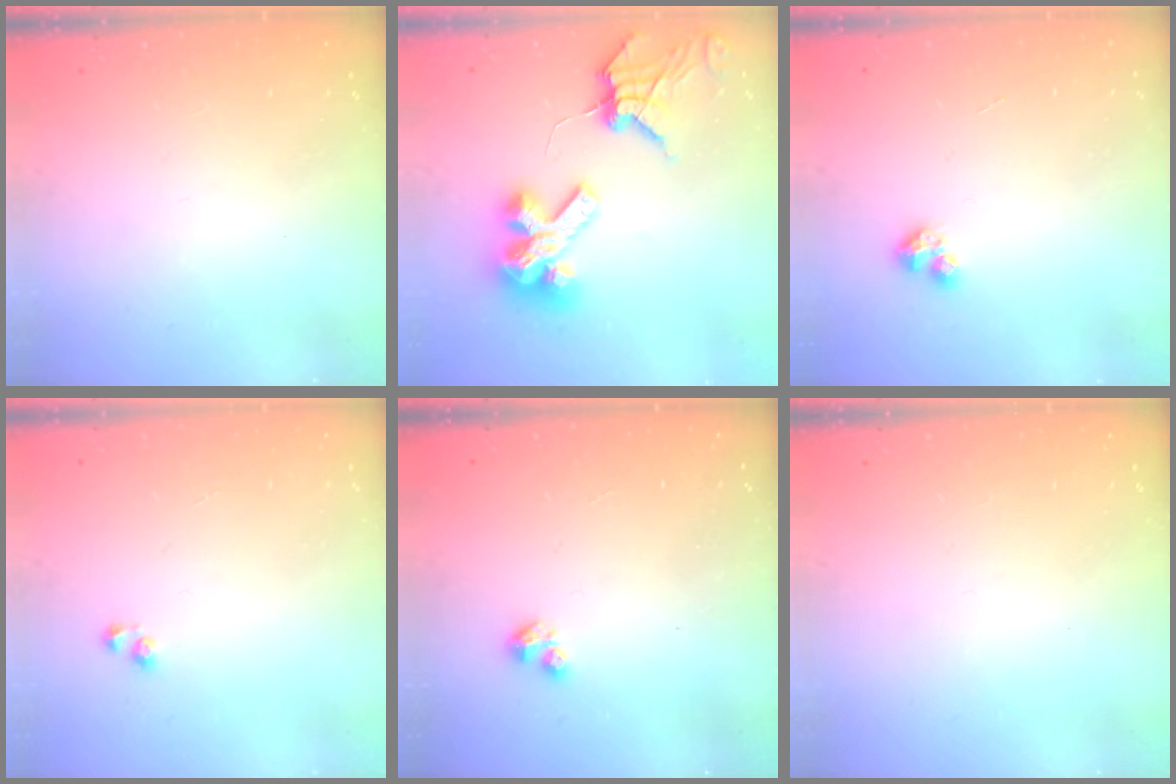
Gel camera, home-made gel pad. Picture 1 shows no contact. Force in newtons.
{"total": 14.1, "press": 14.0, "slide": 1.7}
{"total": 2.8, "press": 2.8, "slide": 0.2}
{"total": 2.4, "press": 2.0, "slide": 1.3}
{"total": 1.6, "press": 1.6, "slide": 0.4}
{"total": 0.0}